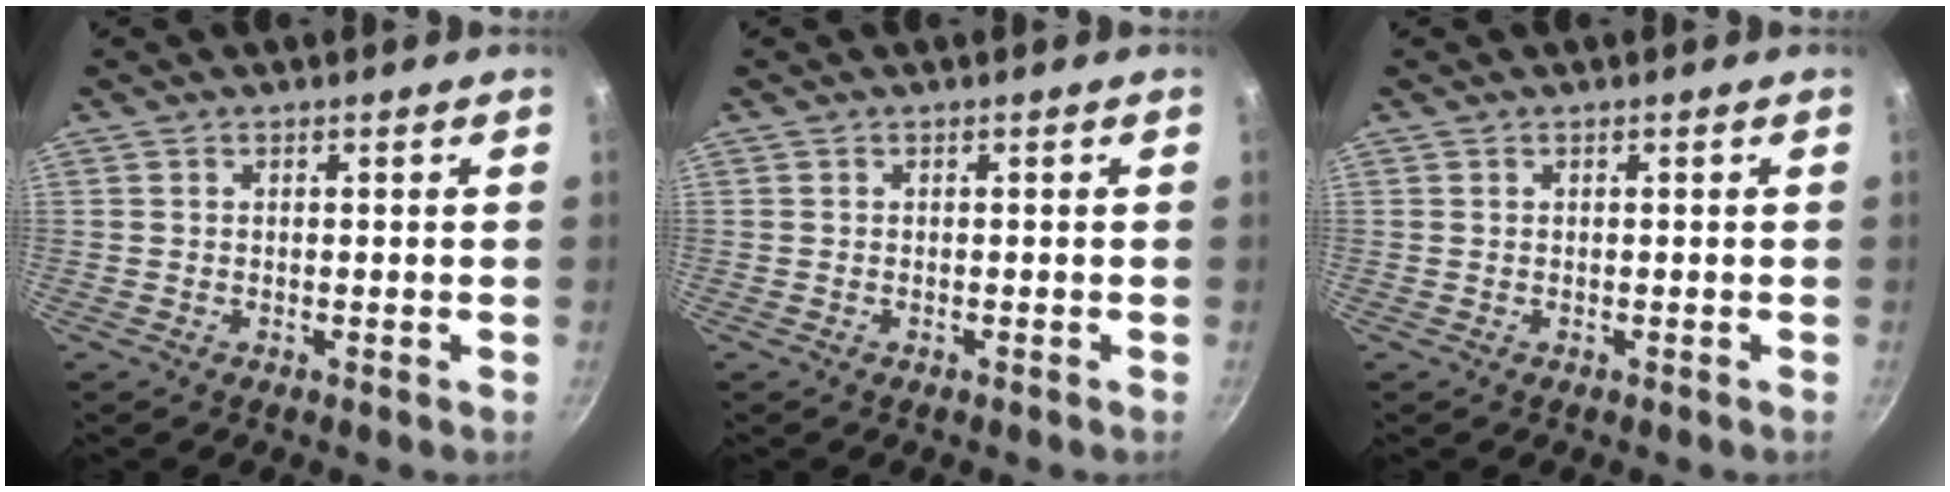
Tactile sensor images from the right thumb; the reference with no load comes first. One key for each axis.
{"total": 0.0}
{"total": 0.0}